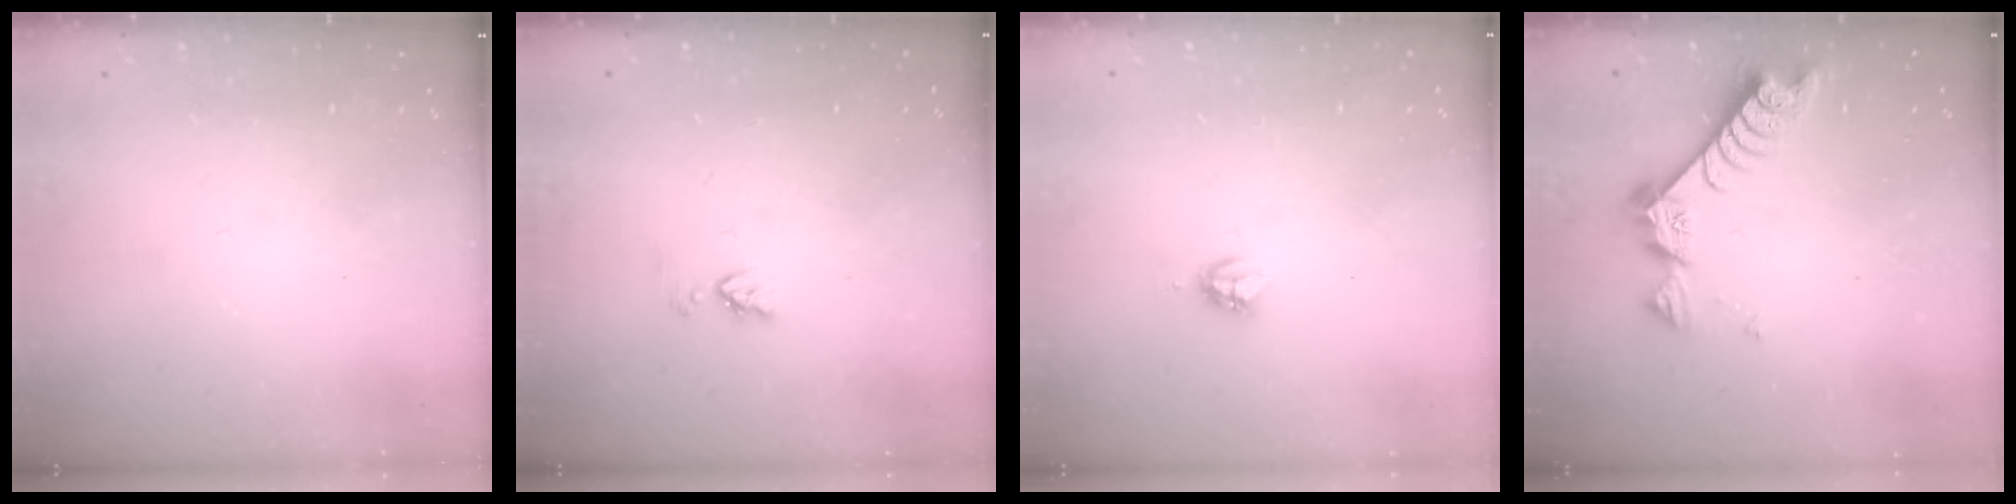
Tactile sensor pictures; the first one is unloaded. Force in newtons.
{"total": 4.0, "press": 4.0, "slide": 0.6}
{"total": 3.9, "press": 3.9, "slide": 0.5}
{"total": 8.8, "press": 8.8, "slide": 0.8}